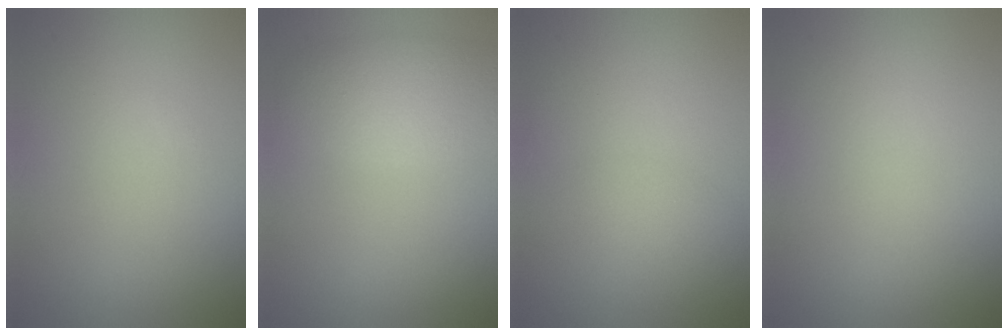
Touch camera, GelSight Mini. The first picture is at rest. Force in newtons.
{"total": 3.8, "press": 3.8, "slide": 0.2}
{"total": 1.1, "press": 1.1, "slide": 0.1}
{"total": 0.0}